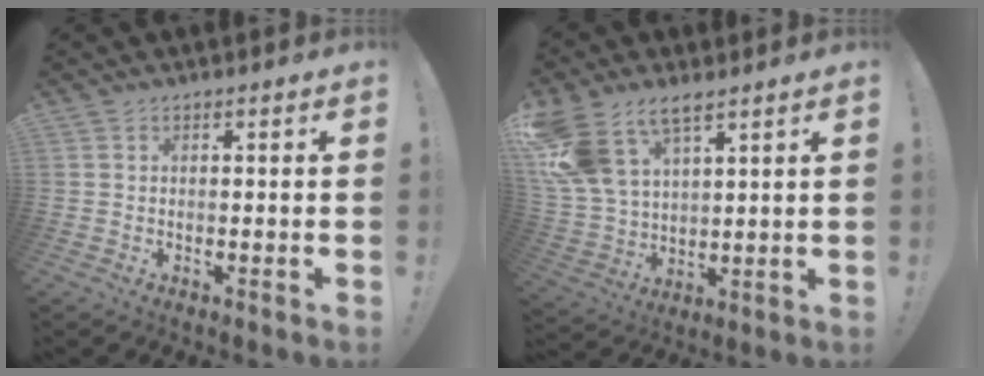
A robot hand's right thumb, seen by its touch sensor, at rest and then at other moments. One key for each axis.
{"total": 14.3, "fx": 8.9, "fy": 8.0, "fz": 7.8, "tx": -0.183, "ty": -0.045, "tz": 0.172}